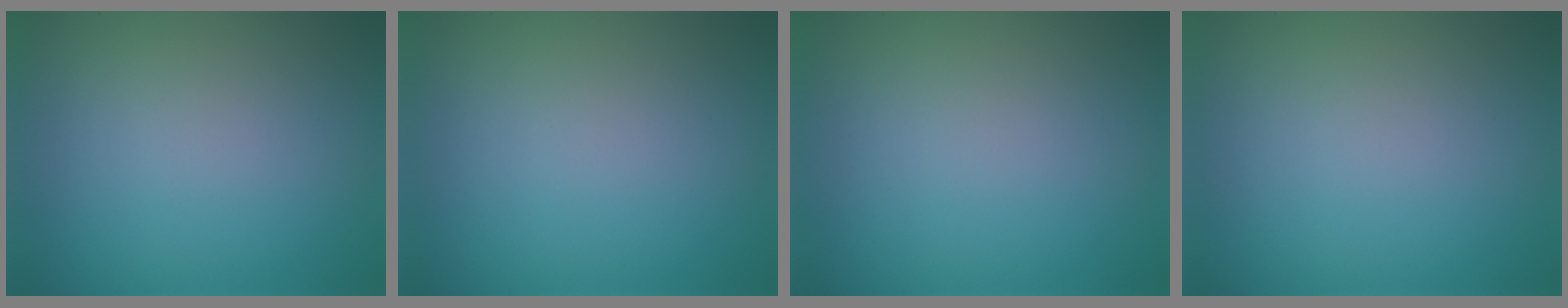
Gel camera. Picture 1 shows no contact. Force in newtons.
{"total": 0.0}
{"total": 0.0}
{"total": 0.0}